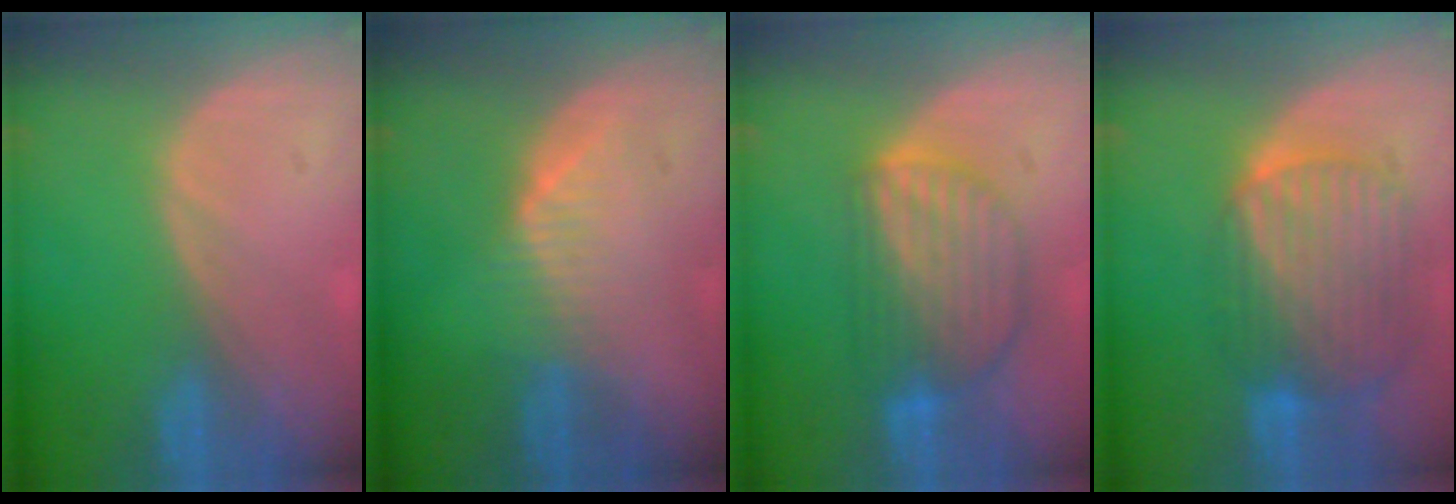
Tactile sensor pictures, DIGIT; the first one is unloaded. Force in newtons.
{"total": 4.3, "press": 4.3, "slide": 0.4}
{"total": 8.5, "press": 7.6, "slide": 3.9}
{"total": 10.3, "press": 8.7, "slide": 5.5}